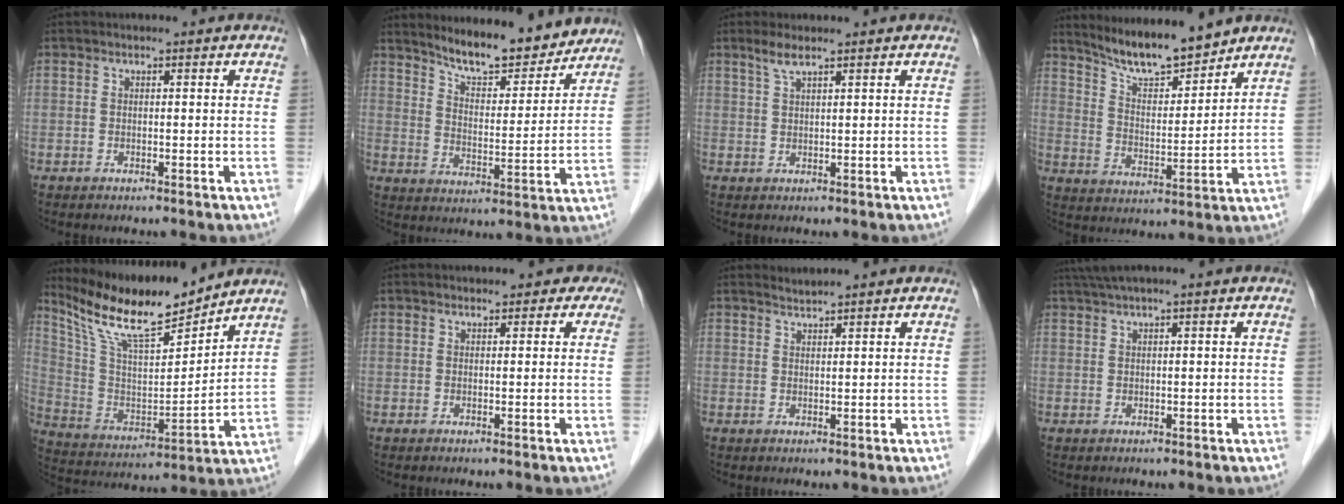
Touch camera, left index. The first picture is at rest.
{"total": 12.3, "force": [11.3, 2.6, 4.2], "torque": [-0.060, -0.003, 0.170]}
{"total": 2.2, "force": [1.7, 0.0, 1.4], "torque": [-0.036, 0.007, 0.037]}
{"total": 9.9, "force": [9.2, 0.9, 3.6], "torque": [-0.070, 0.001, 0.168]}
{"total": 14.9, "force": [13.1, 1.7, 6.8], "torque": [-0.140, -0.001, 0.248]}
{"total": 2.5, "force": [1.7, 1.8, 0.5], "torque": [0.014, 0.000, 0.003]}
{"total": 1.2, "force": [1.2, -0.4, -0.1], "torque": [-0.007, 0.003, 0.026]}
{"total": 2.5, "force": [1.6, -0.3, 1.9], "torque": [-0.047, 0.024, 0.039]}